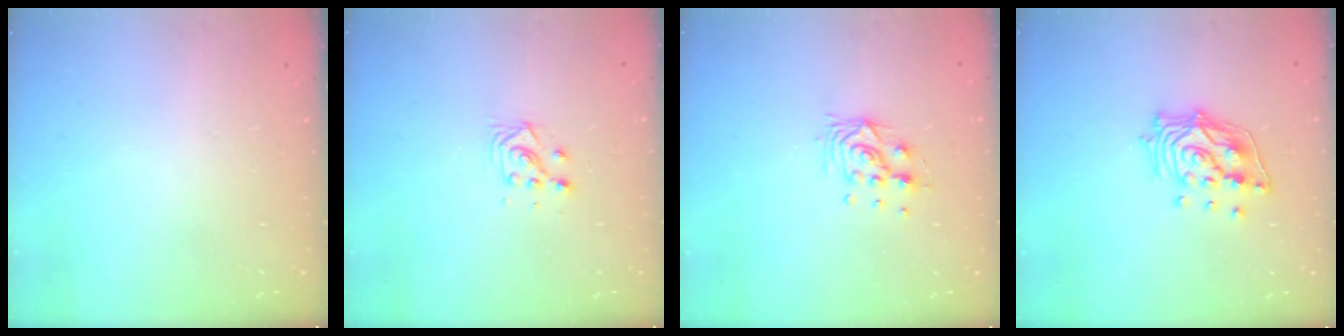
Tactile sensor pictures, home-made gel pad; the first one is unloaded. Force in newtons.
{"total": 3.5, "press": 3.4, "slide": 0.9}
{"total": 8.3, "press": 8.3, "slide": 0.7}
{"total": 13.9, "press": 13.8, "slide": 1.8}